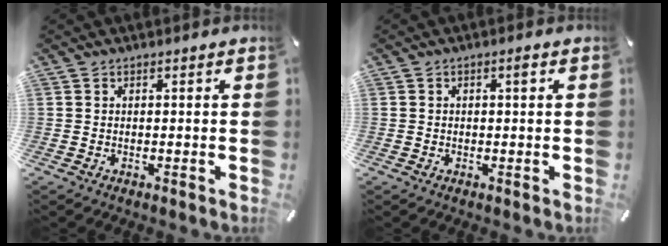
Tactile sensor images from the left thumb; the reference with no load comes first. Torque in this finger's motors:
{"motor_torque": [-0.13, -0.38, -0.15, 0.10, -0.06]}